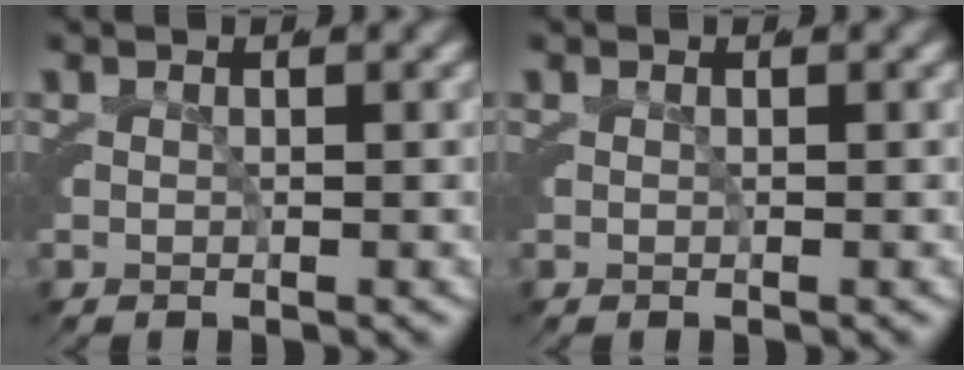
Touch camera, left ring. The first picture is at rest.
{"total": 0.0}